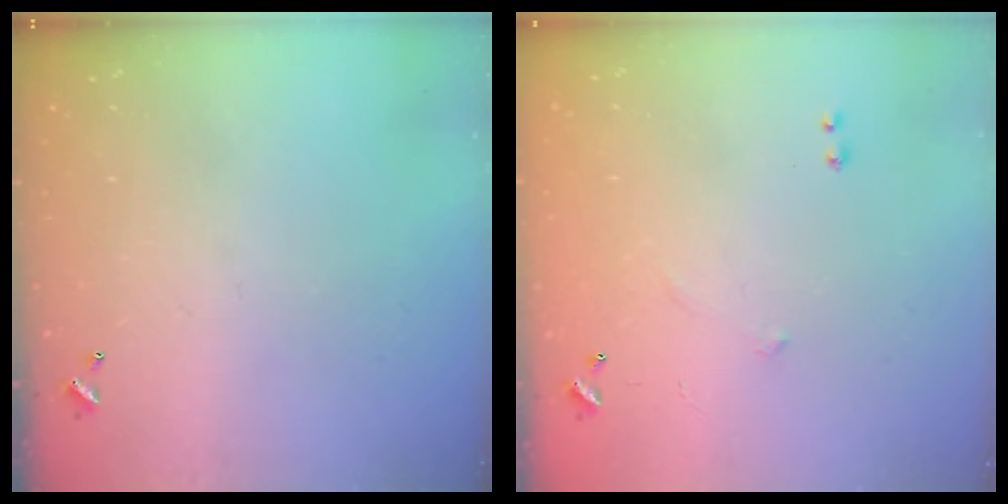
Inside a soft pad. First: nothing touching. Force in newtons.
{"total": 5.9, "press": 5.9, "slide": 0.8}